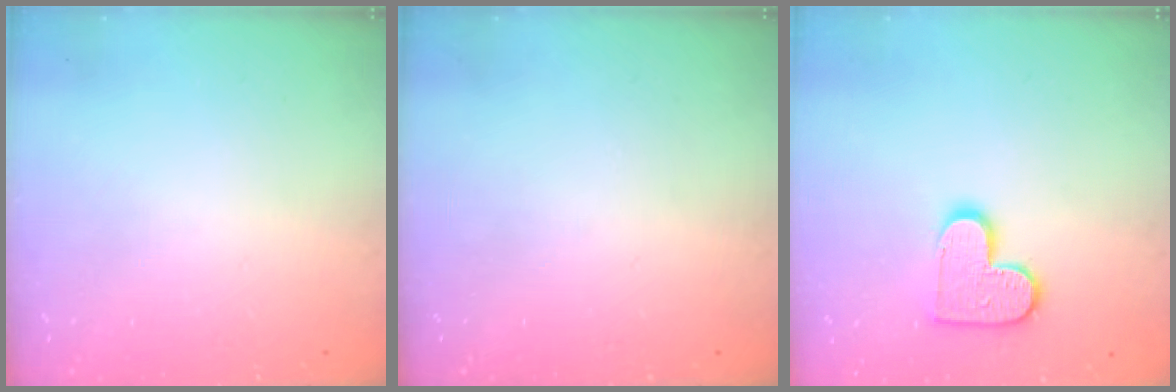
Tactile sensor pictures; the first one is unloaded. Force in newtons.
{"total": 0.0}
{"total": 11.5, "press": 11.4, "slide": 0.6}